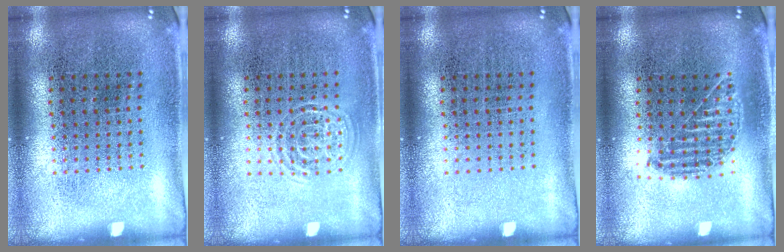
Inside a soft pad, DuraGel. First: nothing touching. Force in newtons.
{"total": 1.6, "press": 1.5, "slide": 0.2}
{"total": 0.0}
{"total": 1.0, "press": 0.9, "slide": 0.3}